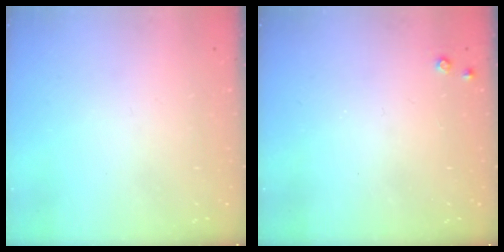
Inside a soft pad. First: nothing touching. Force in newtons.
{"total": 4.0, "press": 4.0, "slide": 0.6}